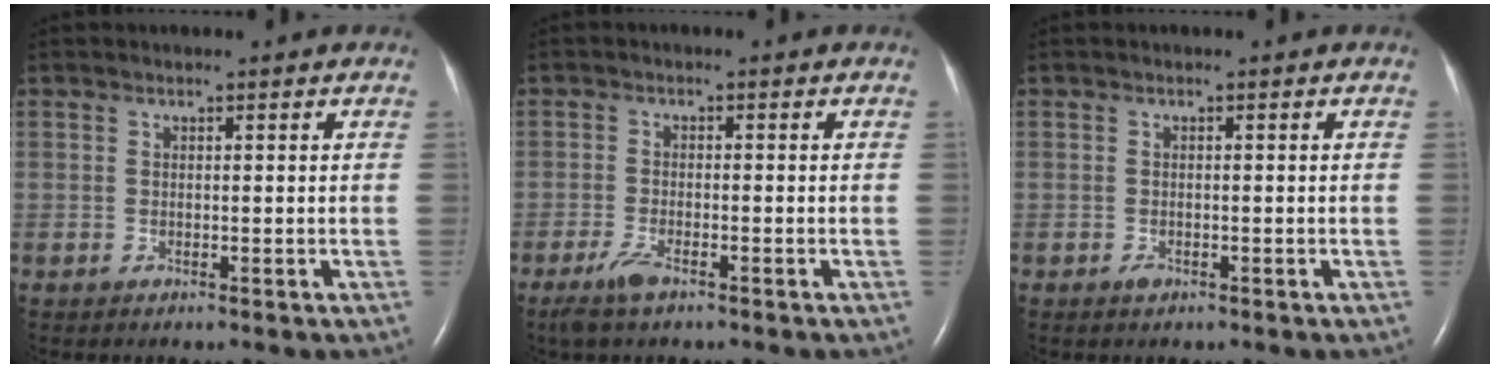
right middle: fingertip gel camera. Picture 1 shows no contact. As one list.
[{"total": 3.2, "force": [-2.2, 0.6, 2.2], "torque": [-0.058, -0.006, -0.045]}, {"total": 0.8, "force": [-0.5, 0.4, 0.4], "torque": [-0.009, 0.000, -0.006]}]